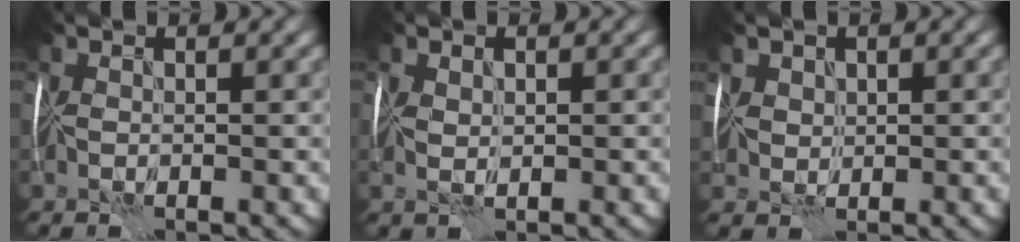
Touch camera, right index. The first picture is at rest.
{"total": 0.6, "force": [0.4, 0.1, 0.4], "torque": [-0.005, 0.003, 0.010]}
{"total": 3.4, "force": [2.3, 2.2, 1.2], "torque": [-0.033, 0.016, 0.038]}